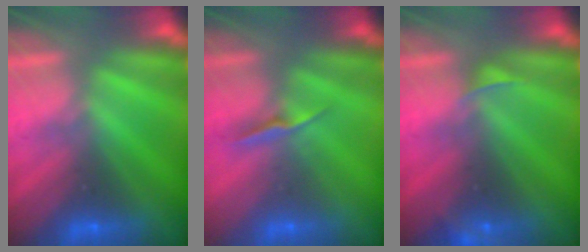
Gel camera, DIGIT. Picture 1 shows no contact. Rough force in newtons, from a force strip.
{"total": 1.3}
{"total": 2.5}